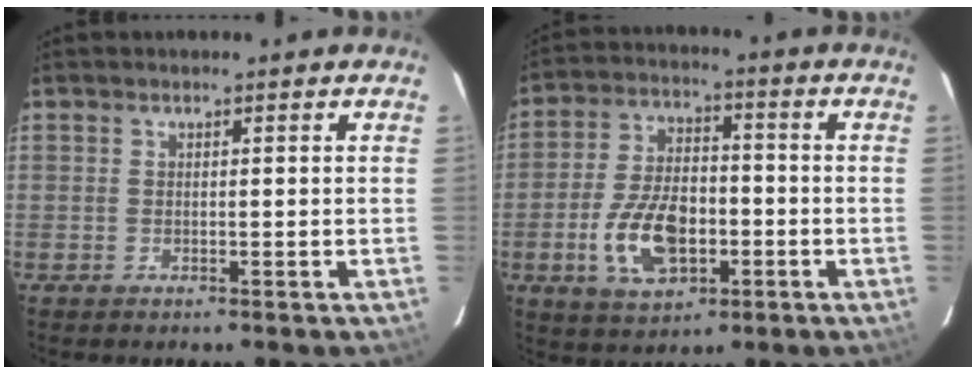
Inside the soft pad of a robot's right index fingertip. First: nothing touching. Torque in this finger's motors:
{"motor_torque": [0.99, -0.85, 0.35, 0.10]}